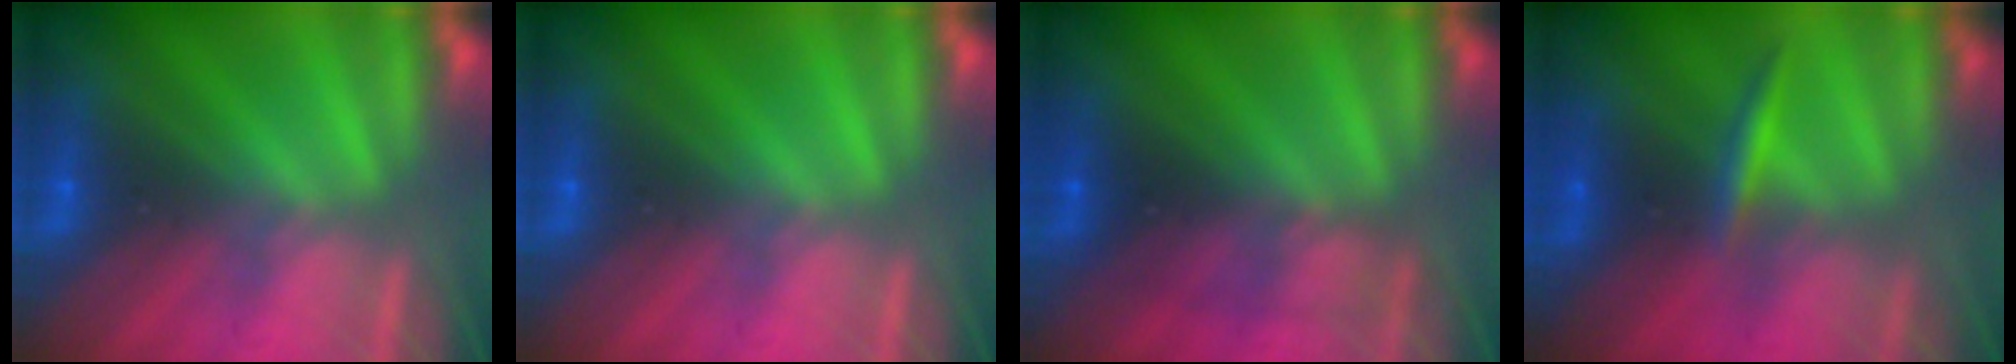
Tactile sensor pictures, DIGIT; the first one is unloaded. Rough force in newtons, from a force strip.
{"total": 0.0}
{"total": 2.7}
{"total": 2.4}